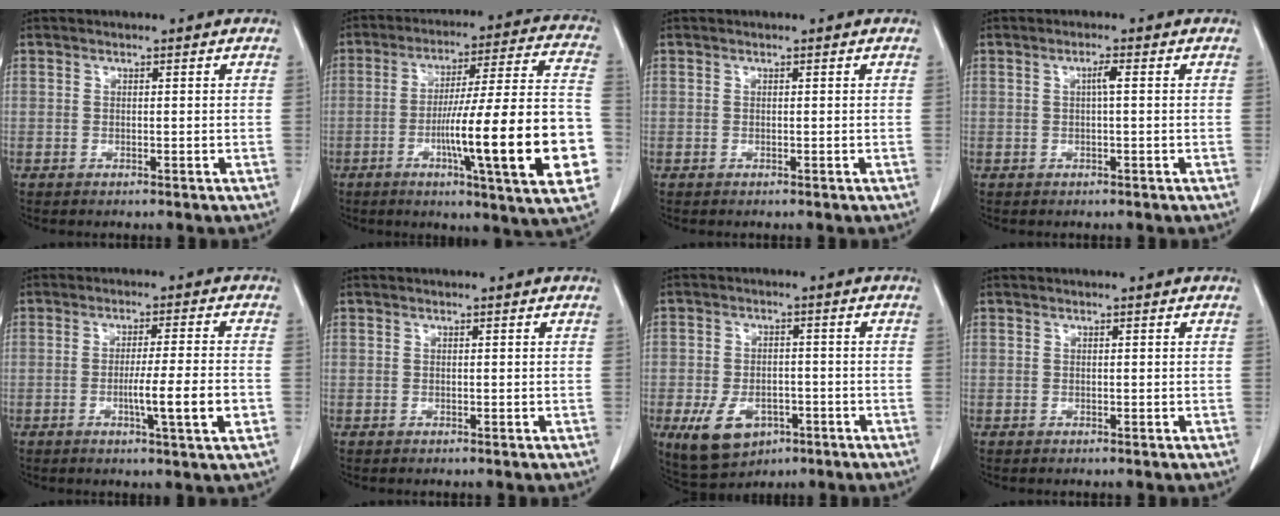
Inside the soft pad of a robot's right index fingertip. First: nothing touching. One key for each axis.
{"total": 23.8, "fx": -6.2, "fy": 0.7, "fz": 22.9, "tx": -0.283, "ty": 0.001, "tz": -0.092}
{"total": 0.0}
{"total": 1.5, "fx": 0.2, "fy": 0.0, "fz": 1.5, "tx": -0.029, "ty": 0.003, "tz": 0.003}
{"total": 7.9, "fx": -2.2, "fy": -0.6, "fz": 7.5, "tx": -0.117, "ty": -0.013, "tz": -0.036}
{"total": 0.0}
{"total": 8.0, "fx": -3.5, "fy": 5.5, "fz": 4.7, "tx": -0.088, "ty": 0.001, "tz": -0.044}
{"total": 0.0}